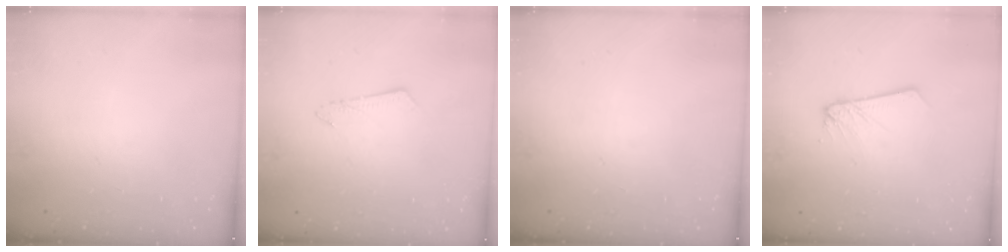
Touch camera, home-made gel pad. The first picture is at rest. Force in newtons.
{"total": 2.4, "press": 2.4, "slide": 0.3}
{"total": 0.0}
{"total": 2.6, "press": 2.6, "slide": 0.2}